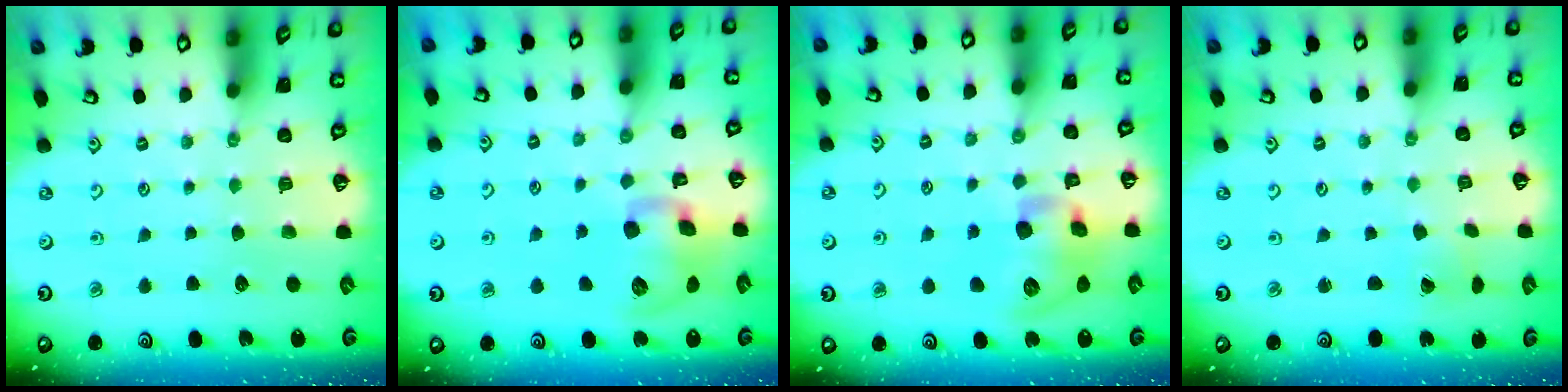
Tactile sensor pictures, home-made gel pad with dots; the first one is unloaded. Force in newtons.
{"total": 13.1, "press": 12.9, "slide": 2.0}
{"total": 12.9, "press": 12.7, "slide": 2.0}
{"total": 1.8, "press": 1.8, "slide": 0.1}